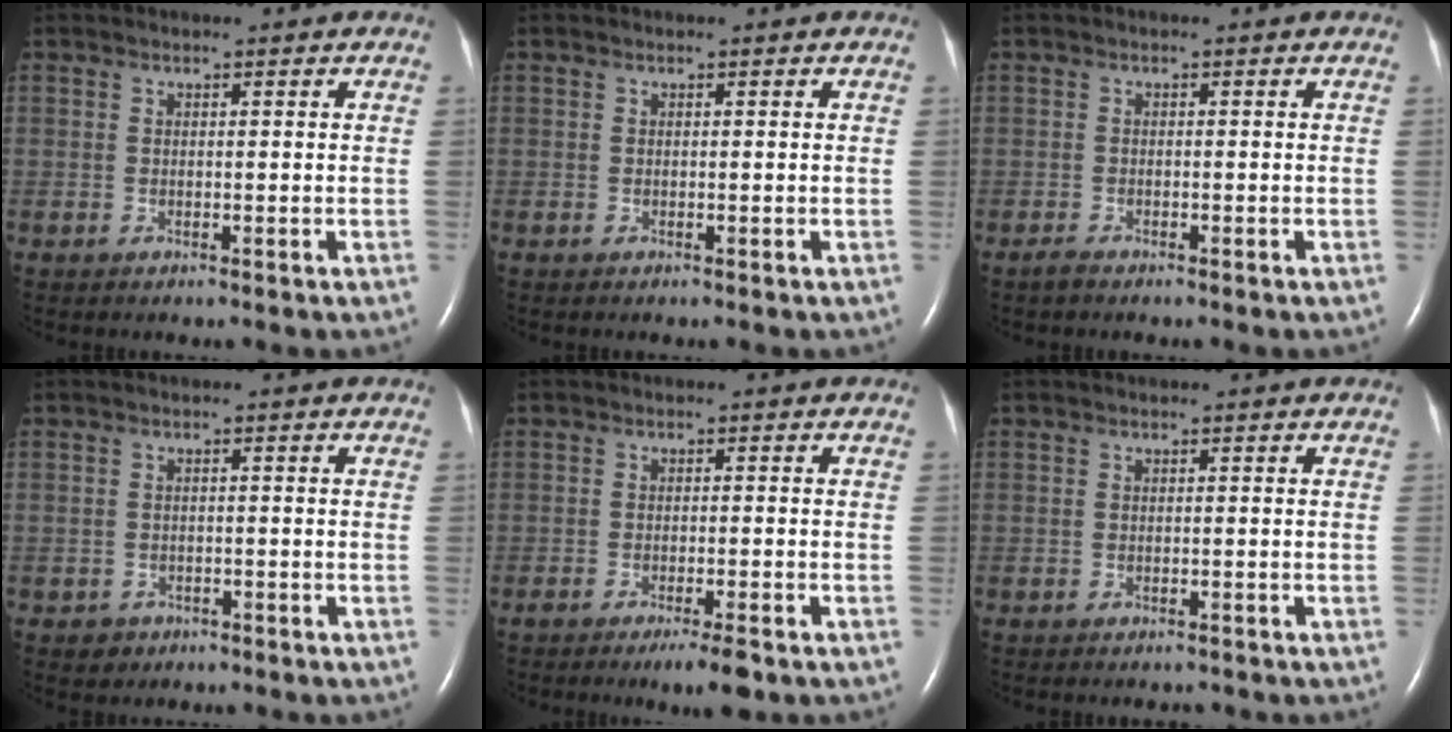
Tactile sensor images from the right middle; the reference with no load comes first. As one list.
[{"total": 0.0}, {"total": 1.0, "force": [-0.9, 0.2, 0.4], "torque": [-0.016, -0.003, -0.015]}, {"total": 1.8, "force": [-1.0, 1.5, 0.0], "torque": [-0.003, 0.007, -0.012]}, {"total": 3.8, "force": [-2.5, 0.3, 2.8], "torque": [-0.043, -0.008, -0.039]}, {"total": 1.1, "force": [-1.0, 0.4, 0.2], "torque": [-0.010, -0.002, -0.013]}]